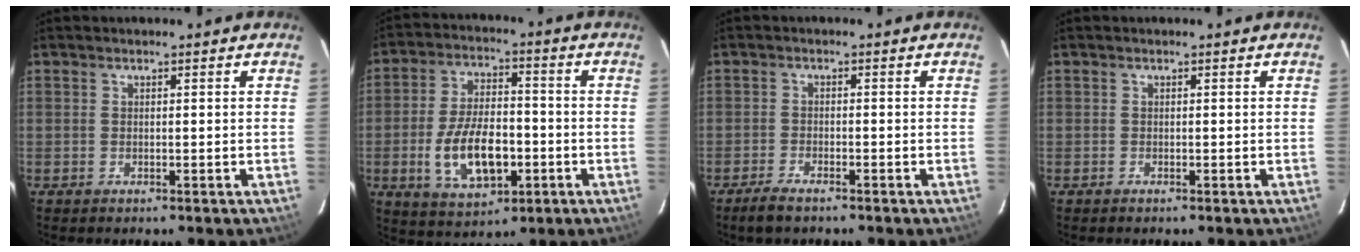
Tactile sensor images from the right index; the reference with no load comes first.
{"total": 13.4, "force": [-3.7, 6.7, 11.0], "torque": [-0.220, 0.001, -0.052]}
{"total": 3.7, "force": [-2.9, 0.9, 2.0], "torque": [-0.058, -0.006, -0.059]}
{"total": 0.0}